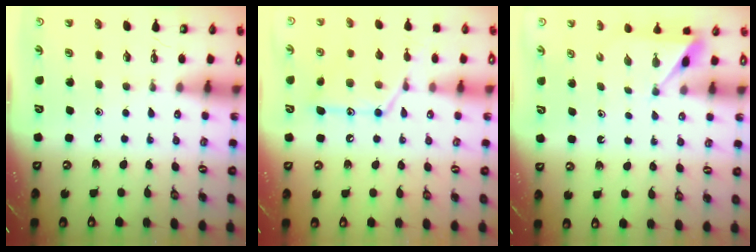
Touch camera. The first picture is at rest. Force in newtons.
{"total": 14.4, "press": 14.3, "slide": 1.1}
{"total": 2.7, "press": 2.7, "slide": 0.3}